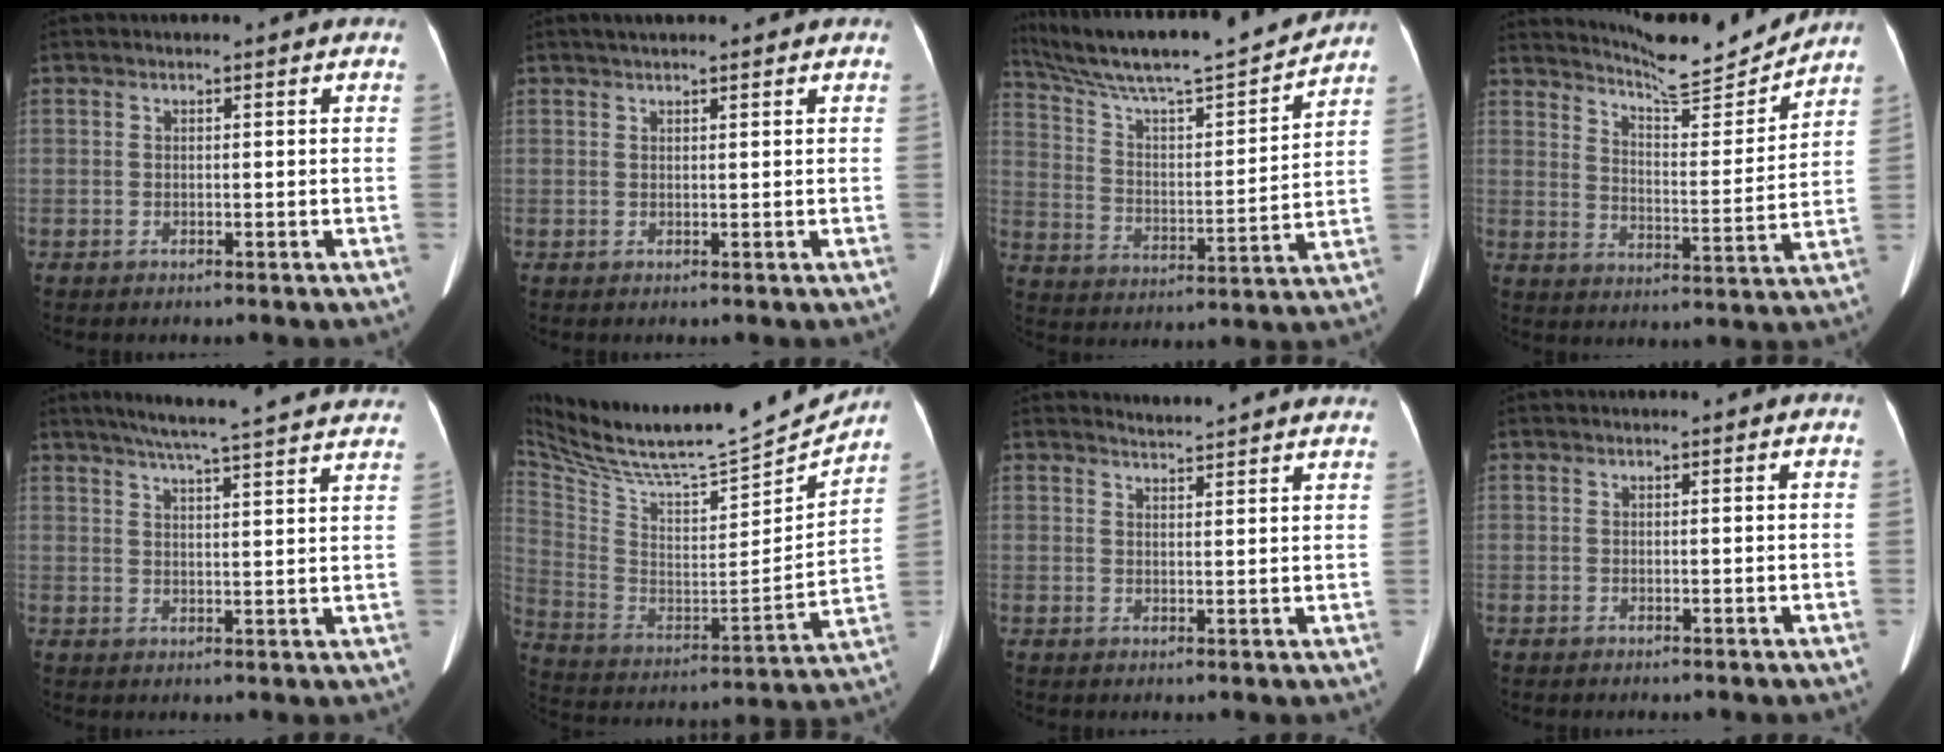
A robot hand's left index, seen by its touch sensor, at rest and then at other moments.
{"total": 2.0, "force": [1.4, 0.5, 1.4], "torque": [-0.018, 0.024, 0.023]}
{"total": 19.2, "force": [17.1, 0.9, 8.7], "torque": [-0.157, 0.004, 0.277]}
{"total": 12.1, "force": [11.7, 0.0, 2.8], "torque": [-0.050, -0.023, 0.173]}
{"total": 23.8, "force": [21.6, 1.0, 10.0], "torque": [-0.153, -0.009, 0.264]}
{"total": 25.8, "force": [23.4, 3.1, 10.5], "torque": [-0.210, -0.047, 0.367]}
{"total": 7.3, "force": [7.2, 0.0, 1.0], "torque": [-0.016, 0.005, 0.075]}
{"total": 0.0}